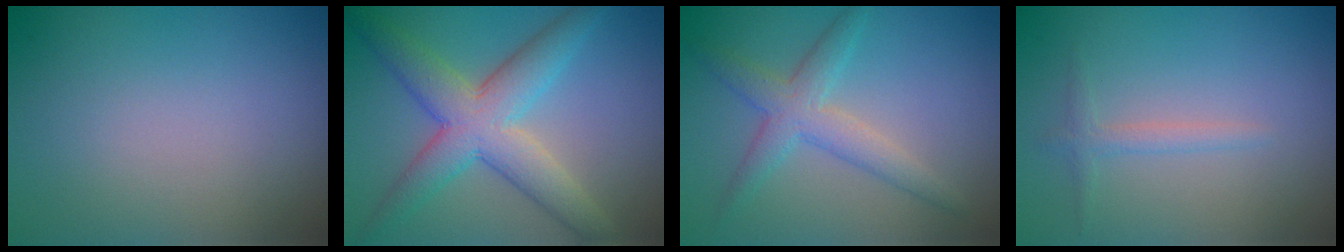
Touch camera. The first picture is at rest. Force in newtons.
{"total": 6.7, "press": 6.7, "slide": 0.3}
{"total": 3.6, "press": 3.6, "slide": 0.1}
{"total": 1.3, "press": 1.3, "slide": 0.0}